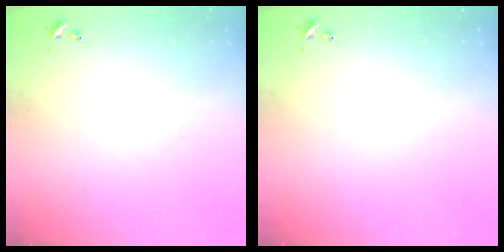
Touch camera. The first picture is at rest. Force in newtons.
{"total": 0.0}